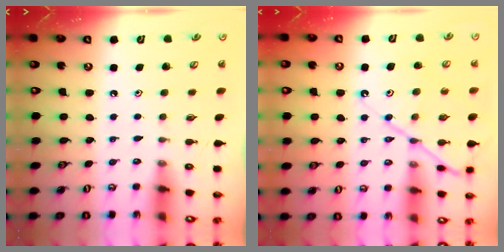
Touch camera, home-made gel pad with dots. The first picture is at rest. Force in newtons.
{"total": 12.5, "press": 12.4, "slide": 1.4}